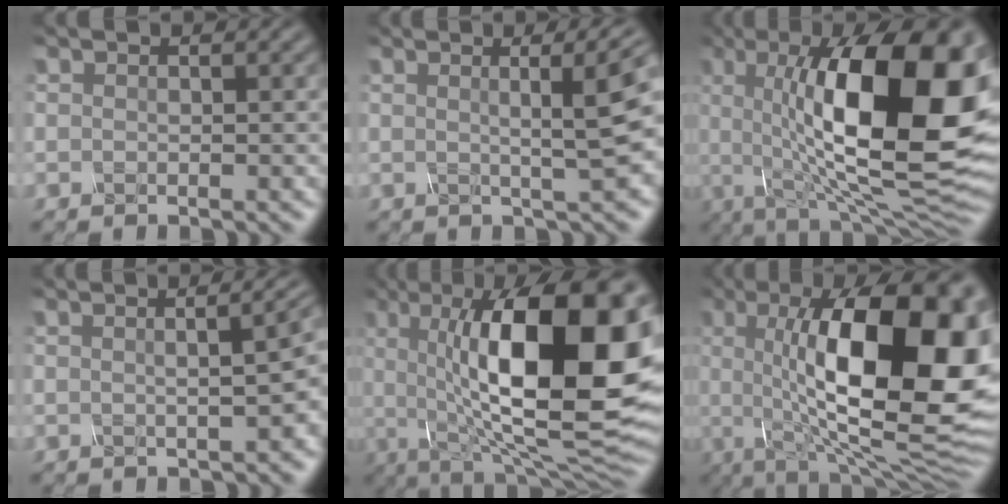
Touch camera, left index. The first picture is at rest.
{"total": 9.4, "force": [2.0, 2.9, 8.7], "torque": [-0.052, 0.034, 0.018]}
{"total": 18.1, "force": [2.6, 6.3, 16.8], "torque": [-0.230, 0.007, 0.036]}
{"total": 6.3, "force": [0.5, 2.5, 5.8], "torque": [-0.029, 0.021, 0.003]}
{"total": 17.8, "force": [2.3, 6.5, 16.5], "torque": [-0.225, 0.006, 0.031]}
{"total": 18.8, "force": [2.7, 6.7, 17.3], "torque": [-0.224, 0.012, 0.041]}